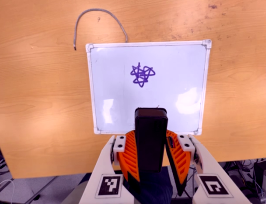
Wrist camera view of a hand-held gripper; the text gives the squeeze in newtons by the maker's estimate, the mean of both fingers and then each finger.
{"total": 8.5, "left": 6.6, "right": 10.3}